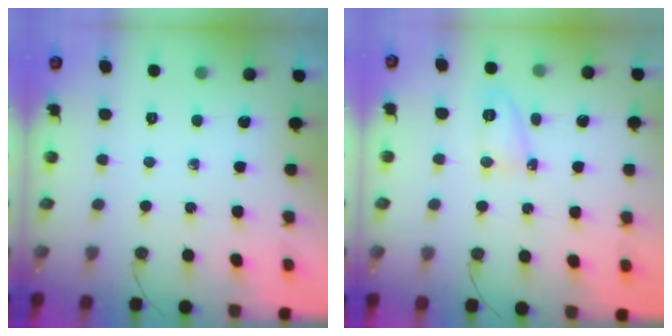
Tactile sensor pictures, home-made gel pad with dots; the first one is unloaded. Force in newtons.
{"total": 5.5, "press": 5.5, "slide": 0.6}